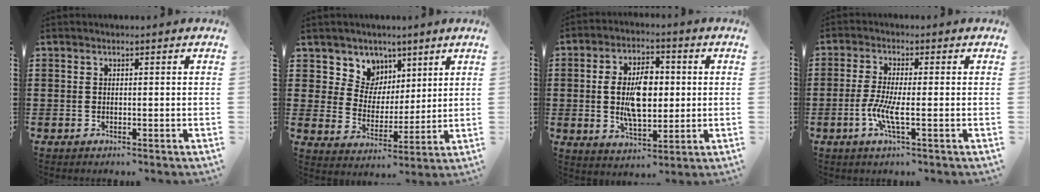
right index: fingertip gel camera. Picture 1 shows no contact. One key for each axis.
{"total": 6.7, "fx": 3.6, "fy": 5.6, "fz": -0.1, "tx": -0.047, "ty": -0.023, "tz": 0.067}
{"total": 8.9, "fx": 0.3, "fy": 4.9, "fz": 7.4, "tx": -0.147, "ty": 0.008, "tz": 0.000}
{"total": 5.3, "fx": -1.5, "fy": 1.0, "fz": 5.0, "tx": -0.113, "ty": -0.011, "tz": -0.035}